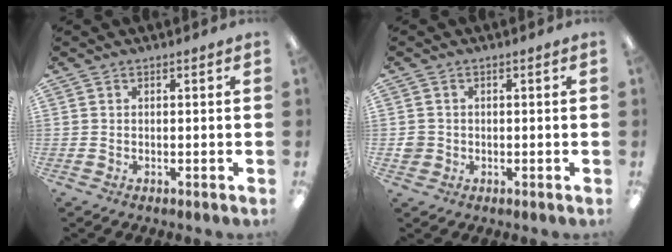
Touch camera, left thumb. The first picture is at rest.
{"total": 2.7, "force": [-0.1, 2.6, 0.4], "torque": [-0.009, 0.004, -0.003]}